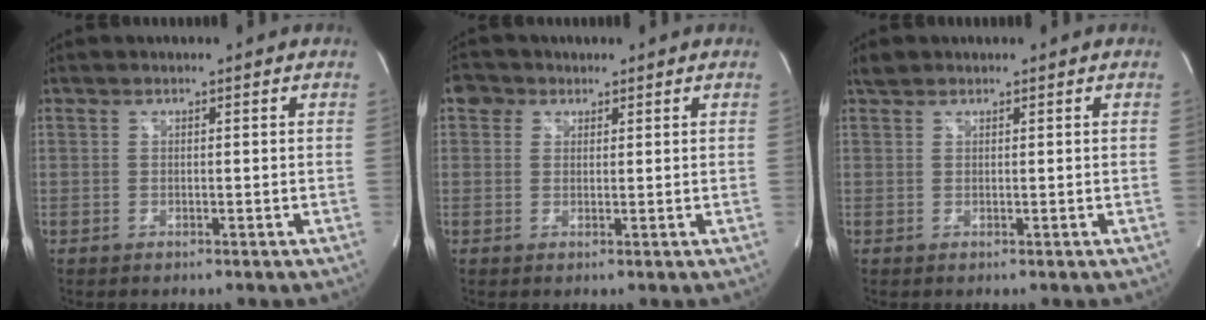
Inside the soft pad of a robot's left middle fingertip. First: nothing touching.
{"total": 2.9, "force": [1.6, 2.3, 0.6], "torque": [-0.013, 0.012, 0.024]}
{"total": 1.2, "force": [1.1, 0.5, 0.2], "torque": [-0.007, 0.011, 0.020]}